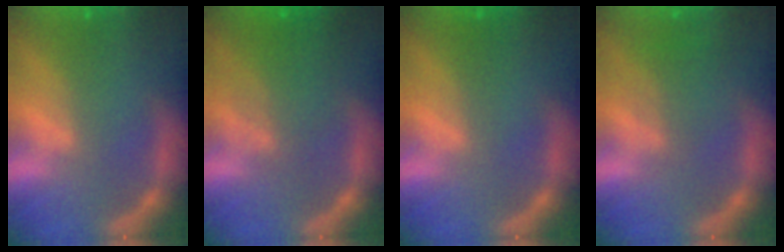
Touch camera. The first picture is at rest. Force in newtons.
{"total": 5.1}
{"total": 1.0}
{"total": 2.5}